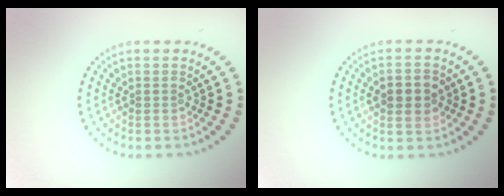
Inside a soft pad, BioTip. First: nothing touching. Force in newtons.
{"total": 3.2, "press": 3.2, "slide": 0.1}